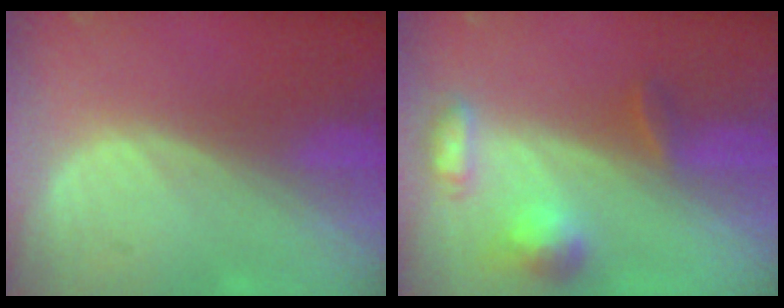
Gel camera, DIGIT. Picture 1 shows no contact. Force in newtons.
{"total": 5.9, "press": 5.7, "slide": 1.7}